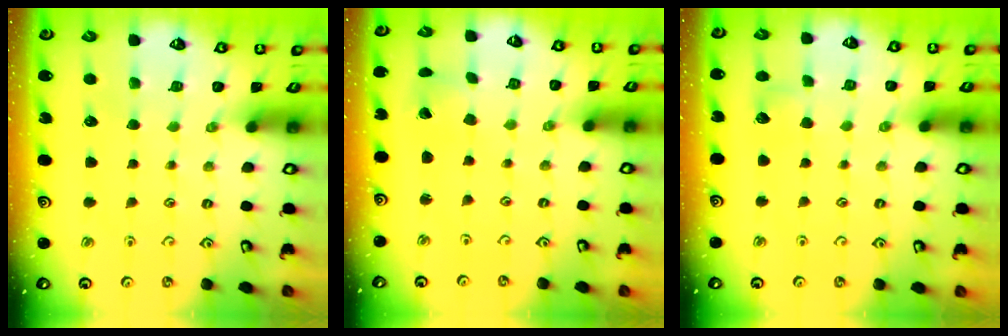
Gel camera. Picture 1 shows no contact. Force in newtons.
{"total": 1.8, "press": 1.8, "slide": 0.4}
{"total": 3.9, "press": 3.8, "slide": 0.5}